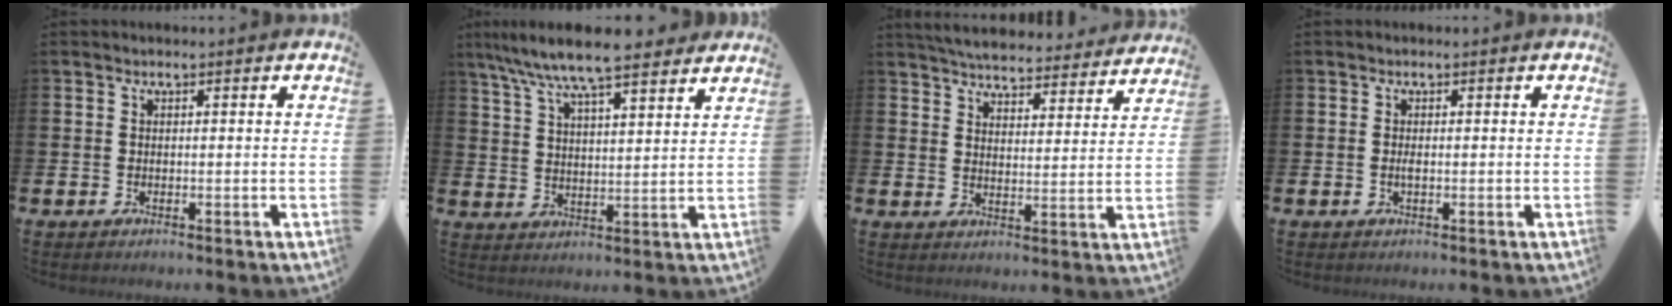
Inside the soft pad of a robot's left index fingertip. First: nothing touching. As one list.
[{"total": 9.0, "force": [8.3, 1.0, 3.3], "torque": [-0.081, -0.040, 0.148]}, {"total": 5.6, "force": [5.5, 0.7, 0.7], "torque": [-0.028, -0.044, 0.094]}, {"total": 0.7, "force": [-0.1, 0.1, 0.7], "torque": [-0.016, -0.002, -0.001]}]